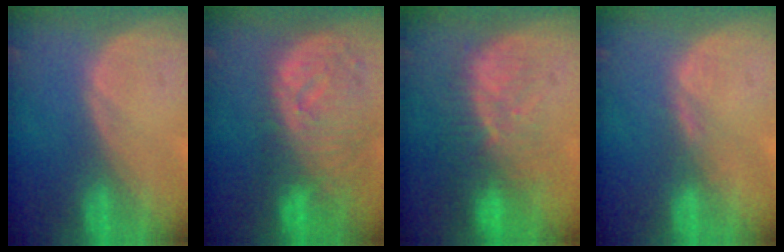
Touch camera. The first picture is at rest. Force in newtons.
{"total": 11.2, "press": 9.8, "slide": 5.4}
{"total": 9.9, "press": 8.5, "slide": 5.0}
{"total": 1.1, "press": 1.1, "slide": 0.2}